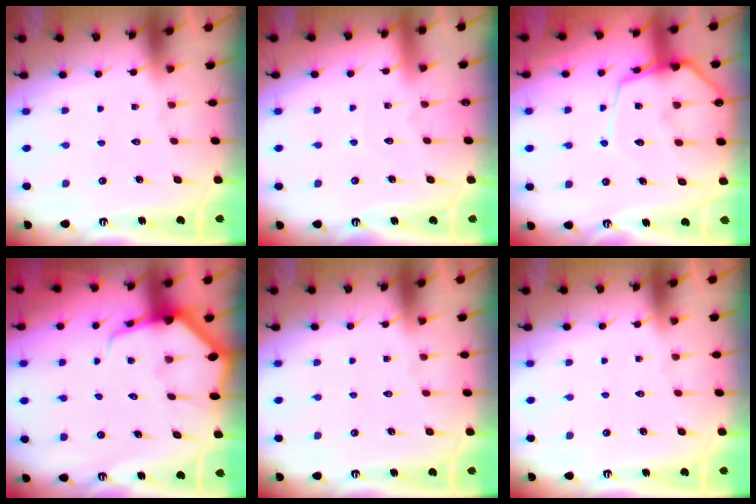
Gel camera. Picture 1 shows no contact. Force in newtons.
{"total": 2.9, "press": 2.9, "slide": 0.2}
{"total": 12.5, "press": 12.4, "slide": 1.3}
{"total": 6.9, "press": 6.9, "slide": 0.8}
{"total": 0.0}
{"total": 0.0}